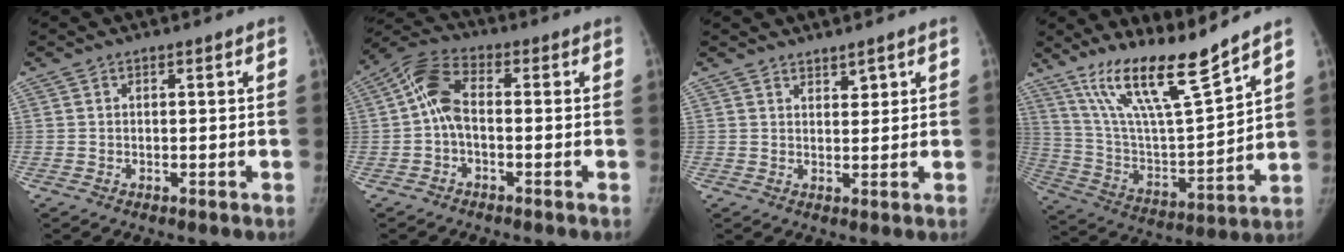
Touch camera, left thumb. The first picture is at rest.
{"total": 7.4, "force": [-0.4, 4.0, 6.2], "torque": [-0.122, 0.026, -0.021]}
{"total": 2.1, "force": [1.6, 0.9, 0.9], "torque": [-0.003, -0.012, 0.027]}
{"total": 17.6, "force": [13.5, 1.8, 11.2], "torque": [-0.178, -0.076, 0.256]}